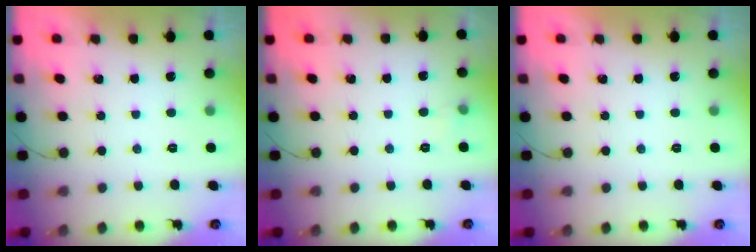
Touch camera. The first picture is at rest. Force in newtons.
{"total": 2.9, "press": 2.8, "slide": 0.9}
{"total": 0.0}